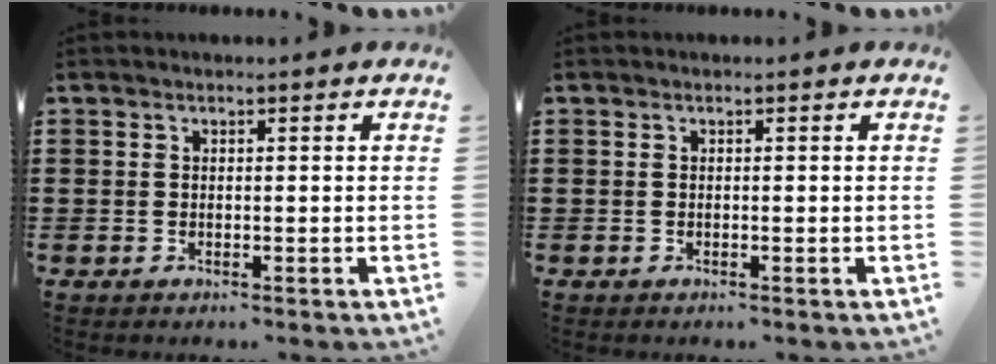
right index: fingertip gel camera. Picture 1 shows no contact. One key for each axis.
{"total": 0.0}